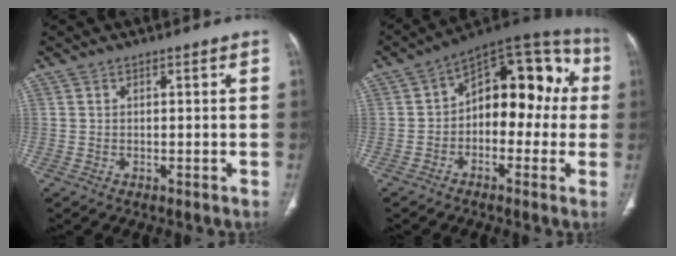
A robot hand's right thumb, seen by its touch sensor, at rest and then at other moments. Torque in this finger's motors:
{"motor_torque": [-0.38, 1.04, 0.08, 0.09, 0.13]}